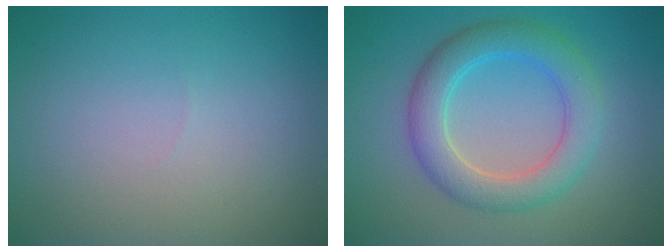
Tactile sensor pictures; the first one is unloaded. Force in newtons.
{"total": 5.1, "press": 5.1, "slide": 0.2}